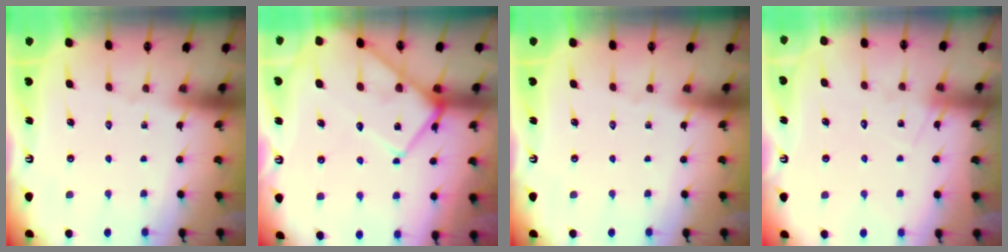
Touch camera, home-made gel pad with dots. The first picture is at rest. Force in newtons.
{"total": 13.3, "press": 13.2, "slide": 1.3}
{"total": 0.0}
{"total": 8.7, "press": 8.7, "slide": 0.4}